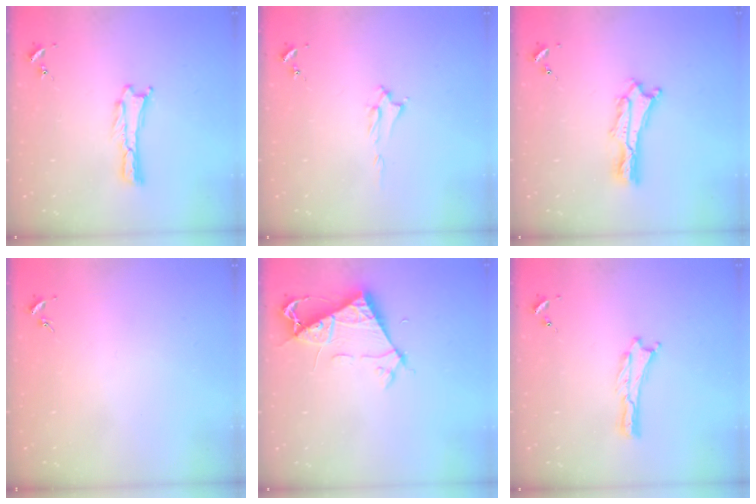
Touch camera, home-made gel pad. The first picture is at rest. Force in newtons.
{"total": 2.0, "press": 2.0, "slide": 0.3}
{"total": 2.0, "press": 2.0, "slide": 0.2}
{"total": 0.0}
{"total": 6.4, "press": 6.4, "slide": 0.5}
{"total": 0.0}